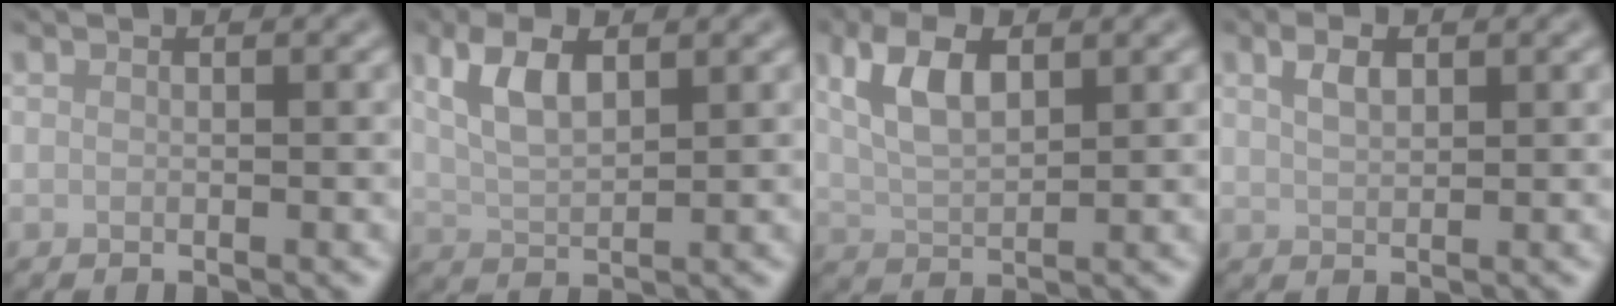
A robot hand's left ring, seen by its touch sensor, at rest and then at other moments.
{"total": 4.5, "force": [1.8, 2.0, 3.6], "torque": [-0.078, 0.008, 0.035]}
{"total": 5.1, "force": [1.9, 2.4, 4.0], "torque": [-0.088, 0.008, 0.035]}
{"total": 2.1, "force": [0.9, 1.1, 1.6], "torque": [-0.035, 0.004, 0.020]}